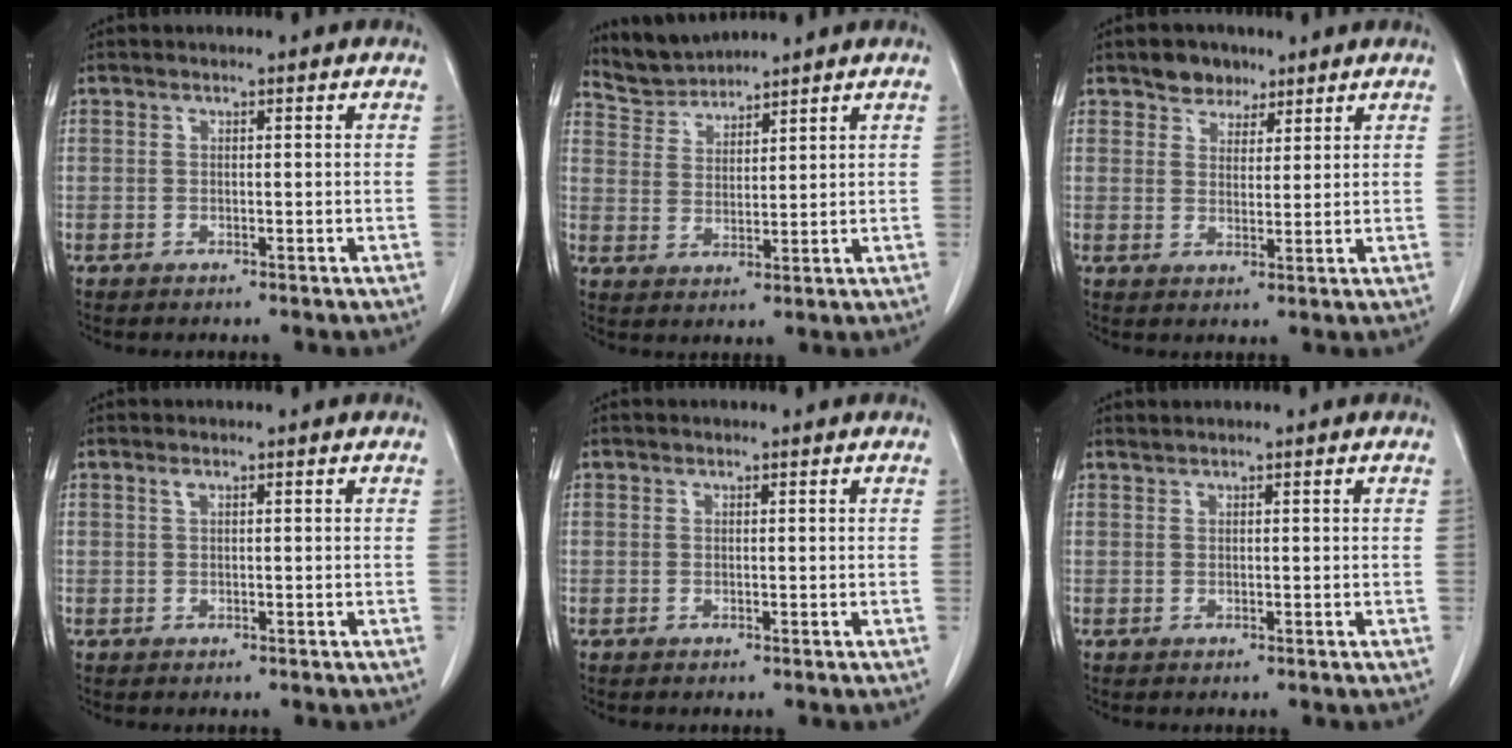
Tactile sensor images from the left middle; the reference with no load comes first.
{"total": 4.9, "force": [4.8, 0.2, -0.9], "torque": [0.010, 0.009, 0.101]}
{"total": 4.3, "force": [3.2, 2.6, 1.1], "torque": [-0.016, 0.005, 0.055]}
{"total": 0.6, "force": [0.4, 0.1, 0.4], "torque": [-0.012, 0.002, 0.008]}
{"total": 0.0}
{"total": 0.5, "force": [0.5, -0.1, -0.1], "torque": [-0.004, 0.002, 0.013]}